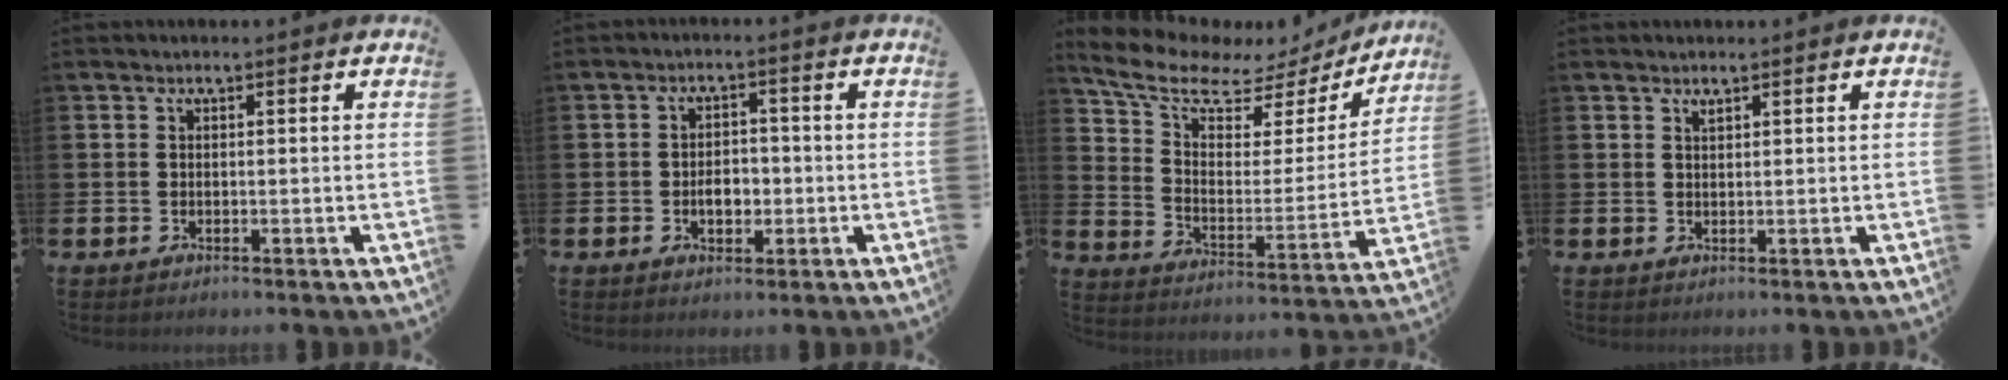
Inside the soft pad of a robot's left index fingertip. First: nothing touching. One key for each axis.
{"total": 3.3, "fx": -0.8, "fy": 2.3, "fz": 2.2, "tx": -0.028, "ty": -0.003, "tz": -0.022}
{"total": 9.1, "fx": 7.3, "fy": 3.9, "fz": 3.7, "tx": -0.117, "ty": -0.043, "tz": 0.124}
{"total": 1.0, "fx": 0.9, "fy": 0.2, "fz": 0.2, "tx": 0.004, "ty": -0.003, "tz": 0.015}